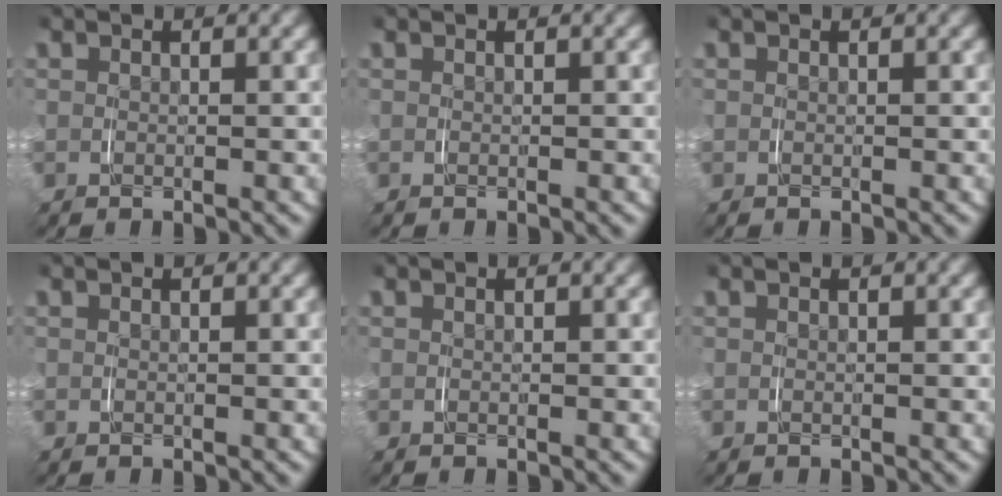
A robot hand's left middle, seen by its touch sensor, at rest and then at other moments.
{"total": 0.0}
{"total": 0.0}
{"total": 0.0}
{"total": 0.0}
{"total": 0.0}